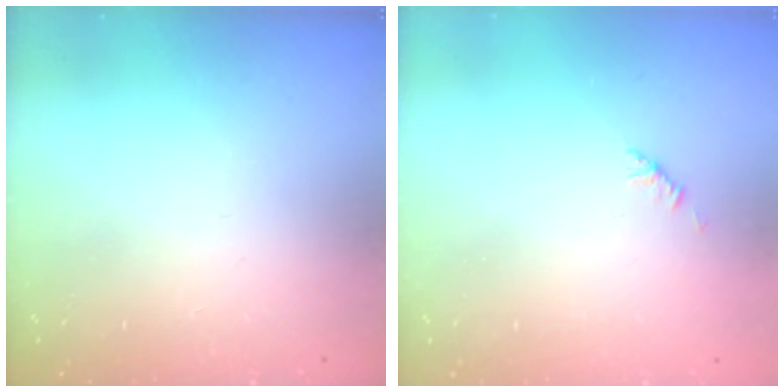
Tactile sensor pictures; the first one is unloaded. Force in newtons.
{"total": 1.9, "press": 1.8, "slide": 0.6}